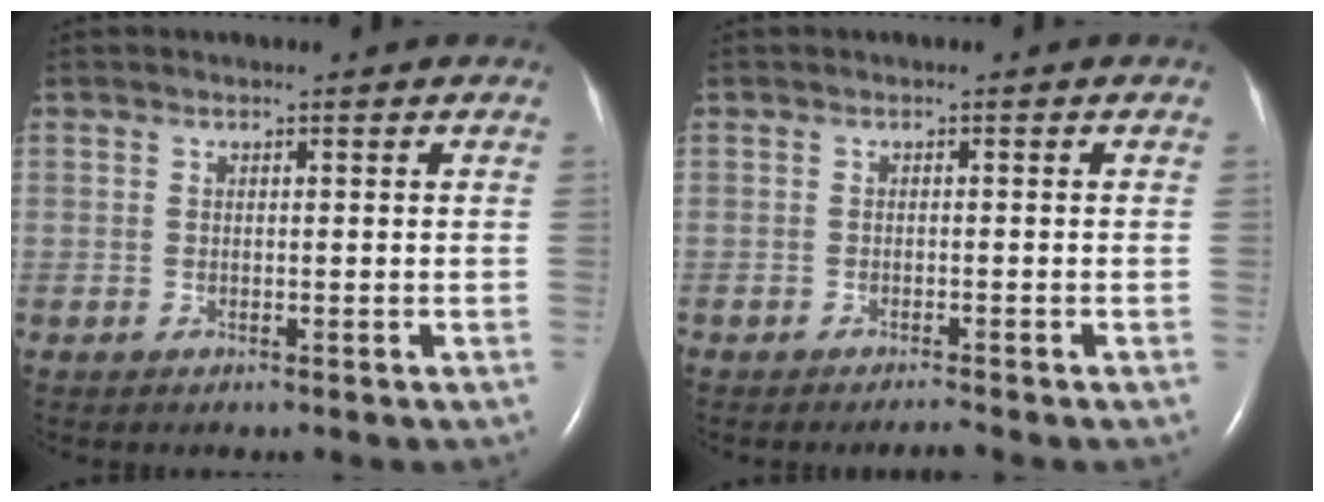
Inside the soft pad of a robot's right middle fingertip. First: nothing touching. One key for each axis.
{"total": 1.0, "fx": -1.0, "fy": -0.1, "fz": 0.2, "tx": -0.010, "ty": -0.006, "tz": -0.015}